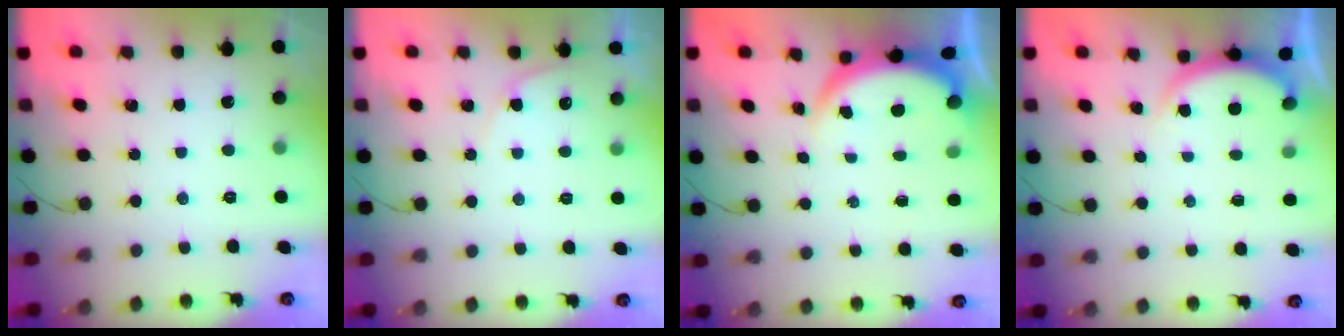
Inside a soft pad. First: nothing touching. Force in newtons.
{"total": 3.8, "press": 3.8, "slide": 0.4}
{"total": 4.0, "press": 4.0, "slide": 0.2}
{"total": 2.5, "press": 2.4, "slide": 0.6}